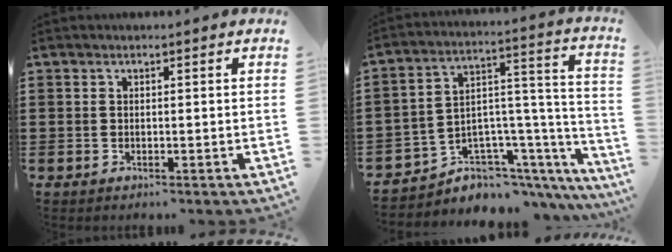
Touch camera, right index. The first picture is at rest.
{"total": 5.1, "force": [-3.2, 4.0, 0.5], "torque": [-0.025, -0.019, -0.056]}